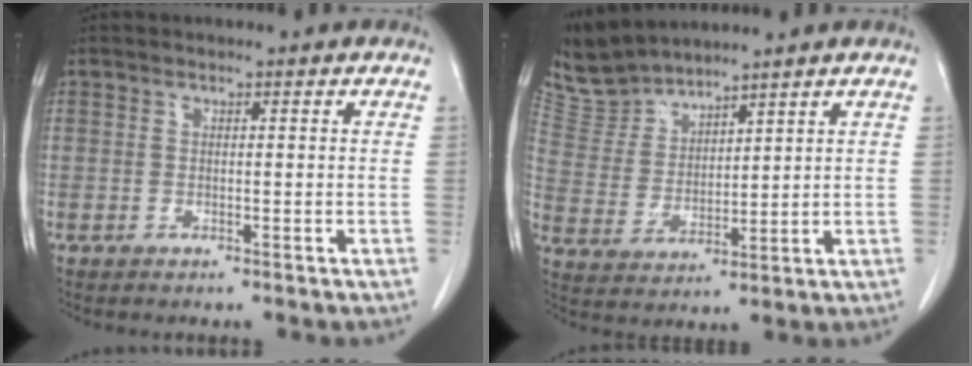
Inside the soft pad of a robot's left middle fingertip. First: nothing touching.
{"total": 6.9, "force": [6.9, 0.9, 0.5], "torque": [-0.028, 0.009, 0.152]}